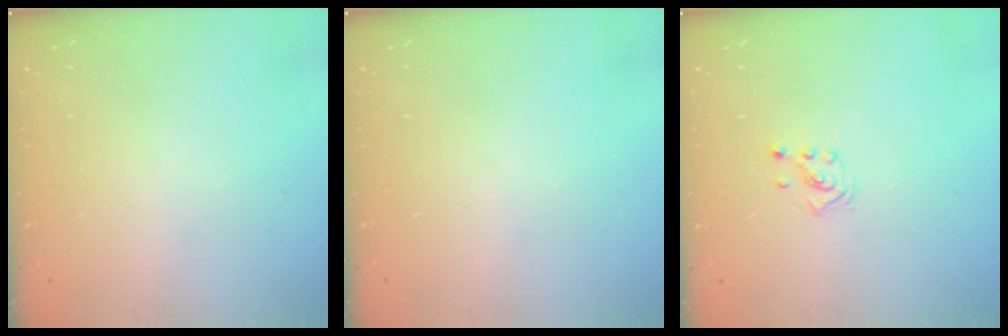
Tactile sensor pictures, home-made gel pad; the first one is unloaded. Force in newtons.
{"total": 0.0}
{"total": 1.3, "press": 1.3, "slide": 0.1}